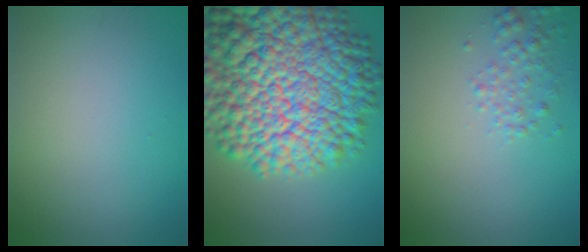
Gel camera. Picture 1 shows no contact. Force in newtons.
{"total": 18.6, "press": 18.6, "slide": 0.6}
{"total": 1.8, "press": 1.8, "slide": 0.1}